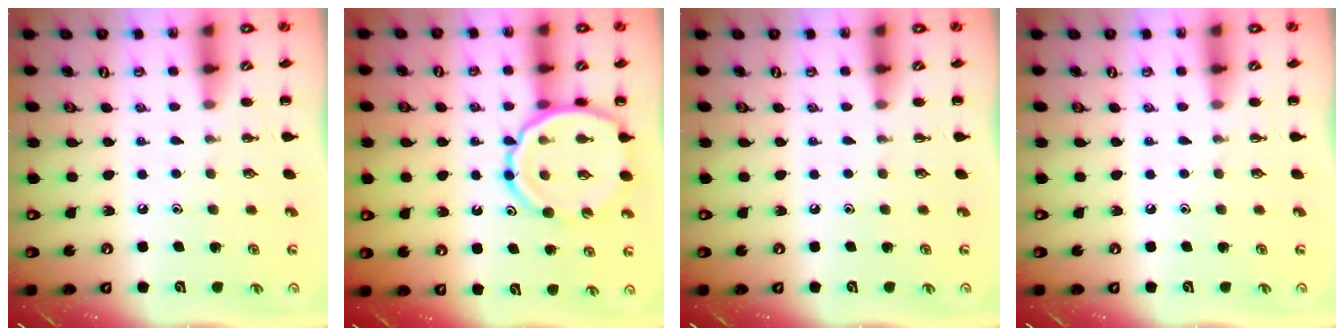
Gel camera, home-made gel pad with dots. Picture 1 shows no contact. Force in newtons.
{"total": 12.2, "press": 11.7, "slide": 3.1}
{"total": 0.0}
{"total": 0.0}